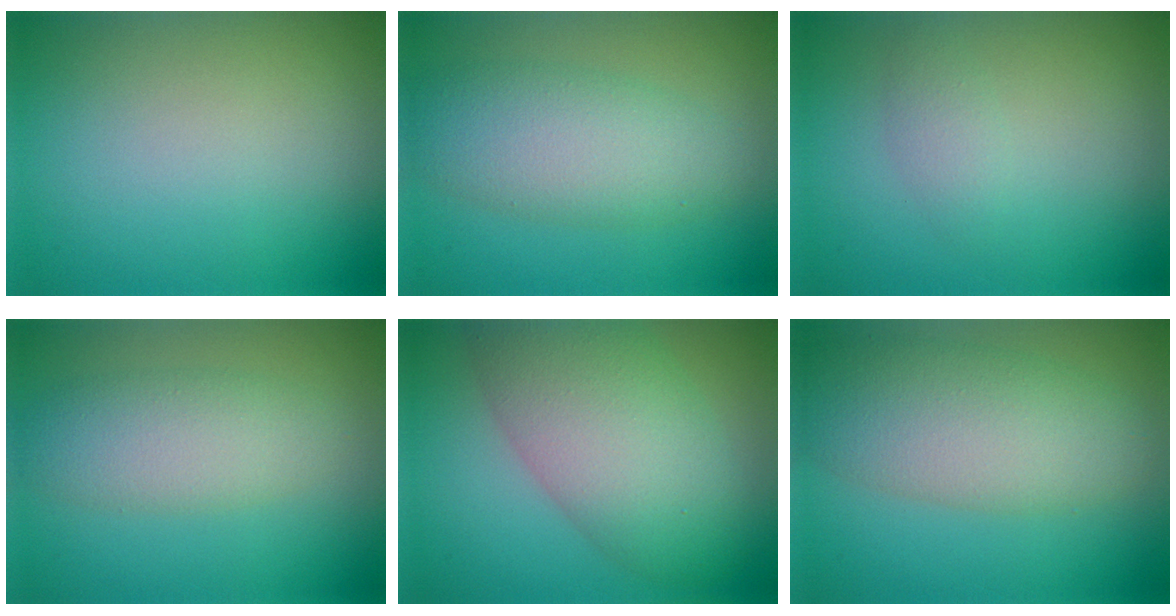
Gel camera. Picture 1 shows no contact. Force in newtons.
{"total": 6.0, "press": 6.0, "slide": 0.4}
{"total": 1.4, "press": 1.4, "slide": 0.0}
{"total": 4.3, "press": 4.3, "slide": 0.0}
{"total": 9.1, "press": 9.1, "slide": 0.3}
{"total": 7.2, "press": 7.2, "slide": 0.1}